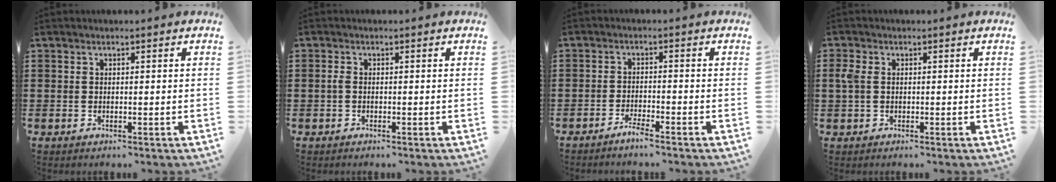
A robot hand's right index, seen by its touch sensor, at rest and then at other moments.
{"total": 1.0, "force": [-0.3, 0.4, 0.8], "torque": [-0.025, -0.003, -0.008]}
{"total": 2.2, "force": [-2.0, -0.1, 0.9], "torque": [-0.015, 0.001, -0.037]}
{"total": 2.4, "force": [0.2, 1.6, 1.8], "torque": [-0.054, 0.001, -0.002]}